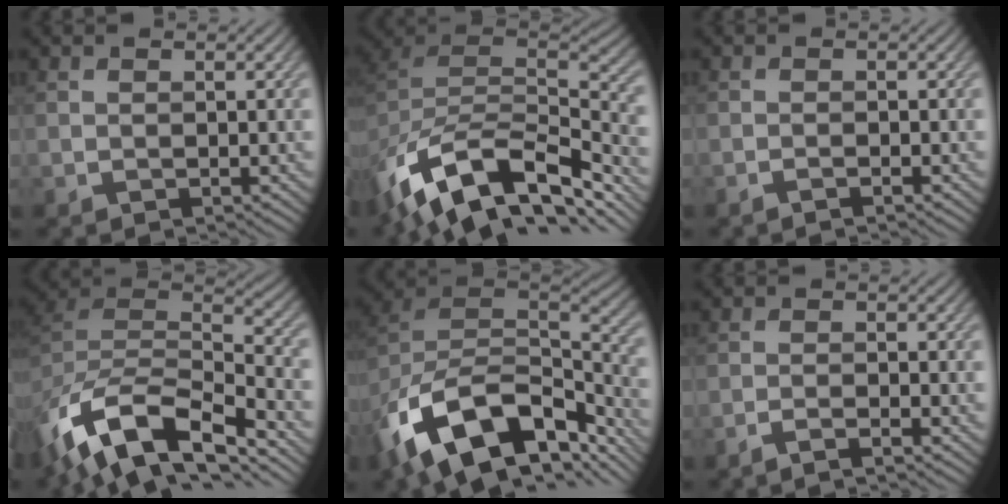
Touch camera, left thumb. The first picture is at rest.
{"total": 15.3, "force": [-9.5, 7.9, 8.9], "torque": [-0.212, -0.022, -0.153]}
{"total": 1.1, "force": [-0.8, 0.1, 0.8], "torque": [-0.012, 0.001, -0.021]}
{"total": 14.6, "force": [-9.8, 6.1, 9.1], "torque": [-0.217, -0.025, -0.164]}
{"total": 17.8, "force": [-9.4, 9.6, 11.7], "torque": [-0.269, -0.023, -0.151]}
{"total": 2.3, "force": [-1.7, 0.2, 1.5], "torque": [-0.018, 0.001, -0.046]}